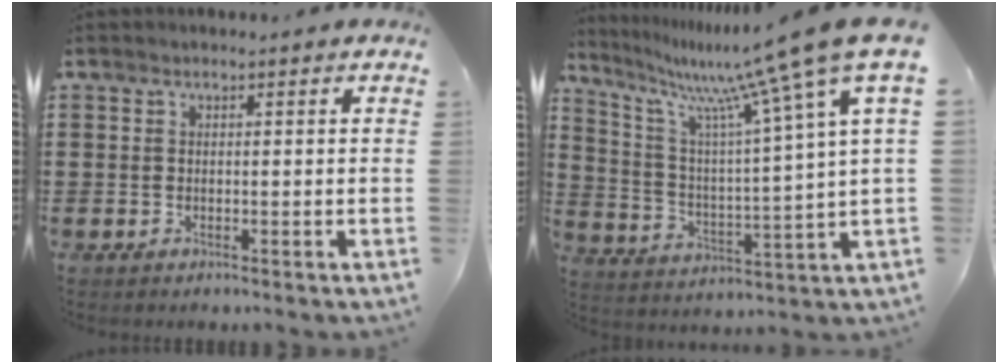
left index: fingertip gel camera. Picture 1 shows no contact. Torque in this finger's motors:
{"motor_torque": [2.14, 0.00, 0.73, 0.21]}